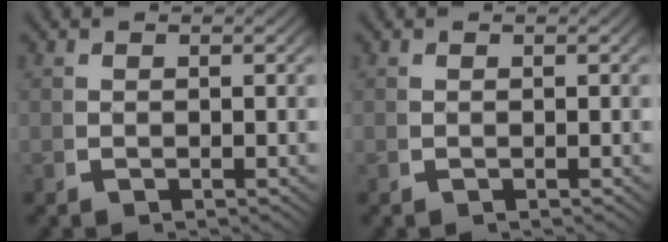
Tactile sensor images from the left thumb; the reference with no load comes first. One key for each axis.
{"total": 0.0}